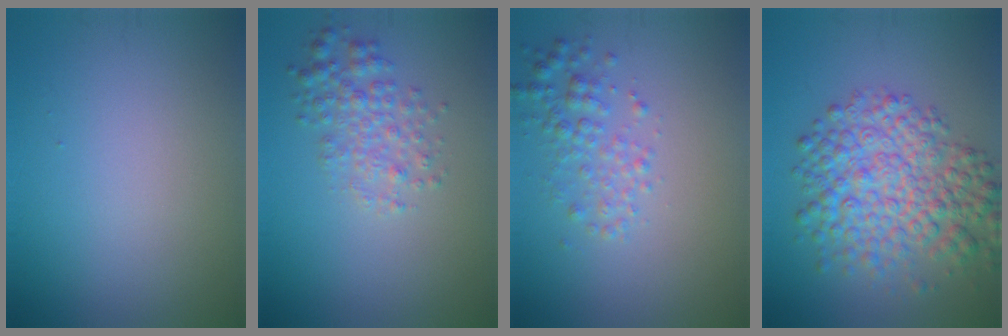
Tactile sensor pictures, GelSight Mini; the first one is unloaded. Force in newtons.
{"total": 2.8, "press": 2.8, "slide": 0.1}
{"total": 2.5, "press": 2.5, "slide": 0.1}
{"total": 7.4, "press": 7.4, "slide": 0.2}